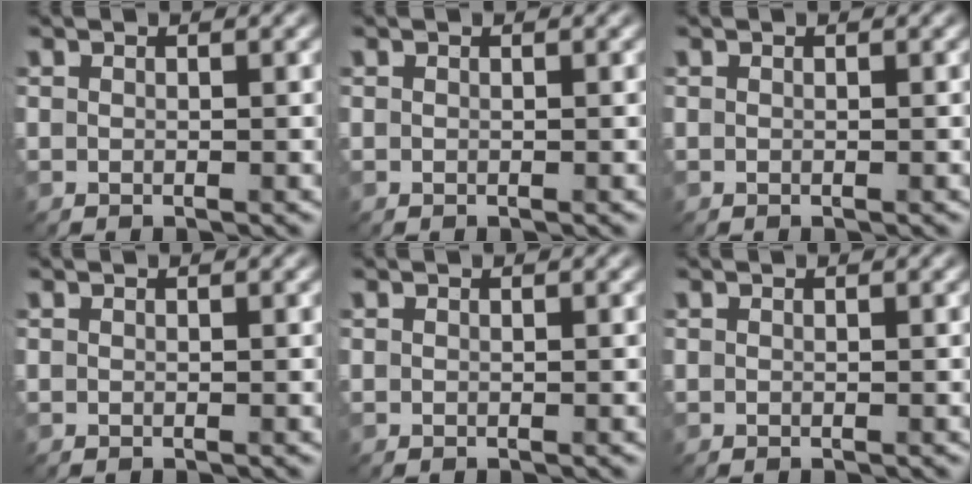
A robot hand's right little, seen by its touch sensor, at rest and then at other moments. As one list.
[{"total": 0.0}, {"total": 0.0}, {"total": 0.0}, {"total": 0.0}, {"total": 0.0}]